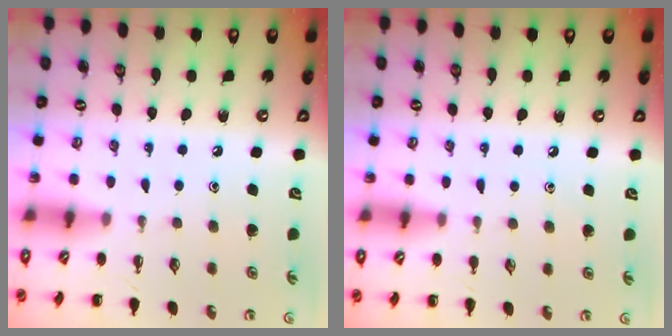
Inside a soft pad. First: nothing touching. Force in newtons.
{"total": 3.8, "press": 3.6, "slide": 1.3}